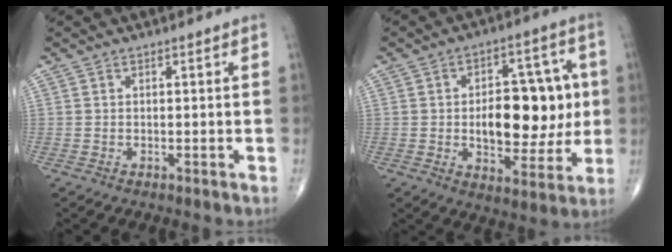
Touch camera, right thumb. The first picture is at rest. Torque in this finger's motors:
{"motor_torque": [0.23, 0.27, 0.28, 0.12, 0.11]}